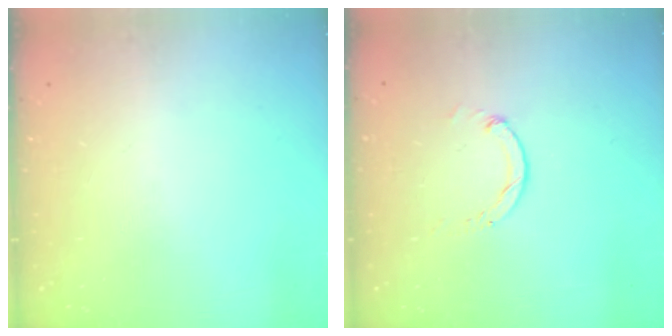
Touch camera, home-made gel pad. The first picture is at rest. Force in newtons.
{"total": 1.2, "press": 1.2, "slide": 0.3}